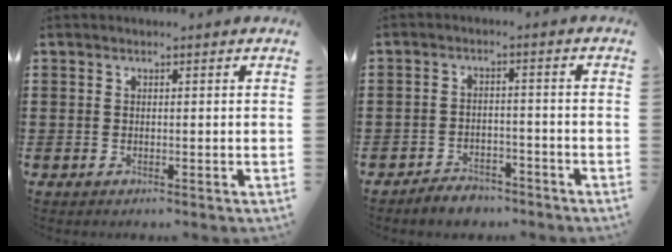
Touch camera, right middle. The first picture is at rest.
{"total": 3.5, "force": [-3.4, 0.8, 0.1], "torque": [-0.008, 0.005, -0.071]}